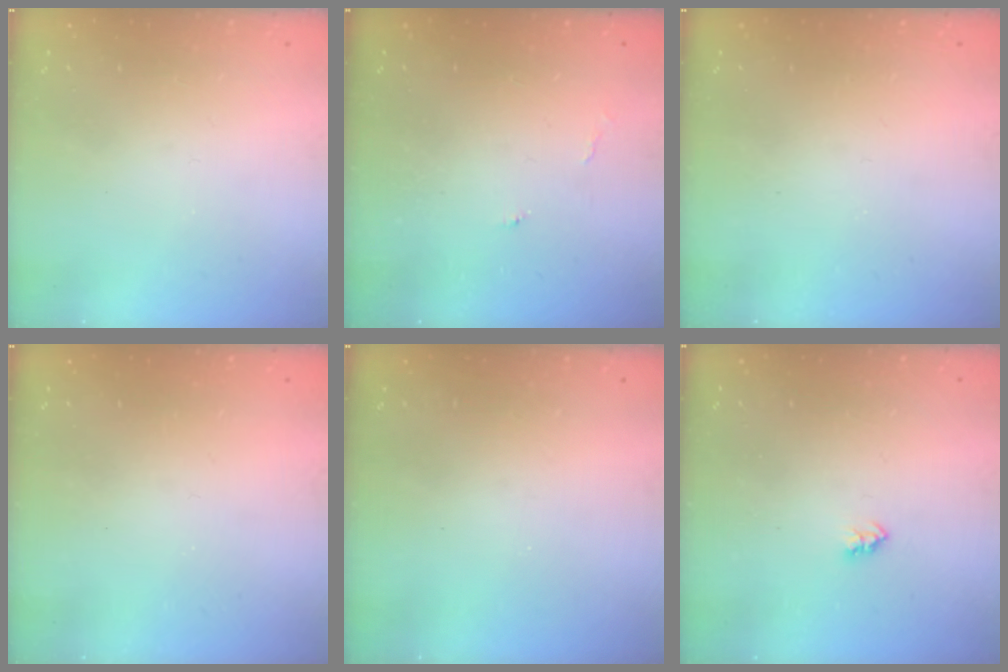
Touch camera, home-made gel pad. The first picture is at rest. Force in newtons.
{"total": 3.8, "press": 3.8, "slide": 0.4}
{"total": 0.0}
{"total": 0.0}
{"total": 0.0}
{"total": 2.3, "press": 2.2, "slide": 0.4}